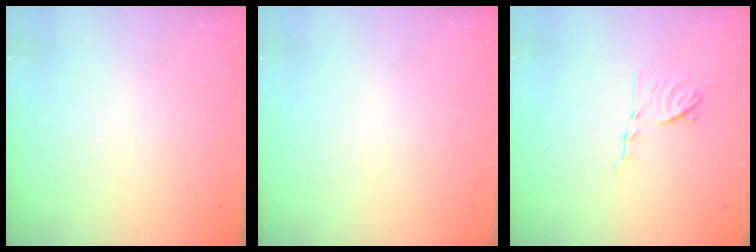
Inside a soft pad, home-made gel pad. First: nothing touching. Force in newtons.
{"total": 0.0}
{"total": 8.2, "press": 8.2, "slide": 0.8}